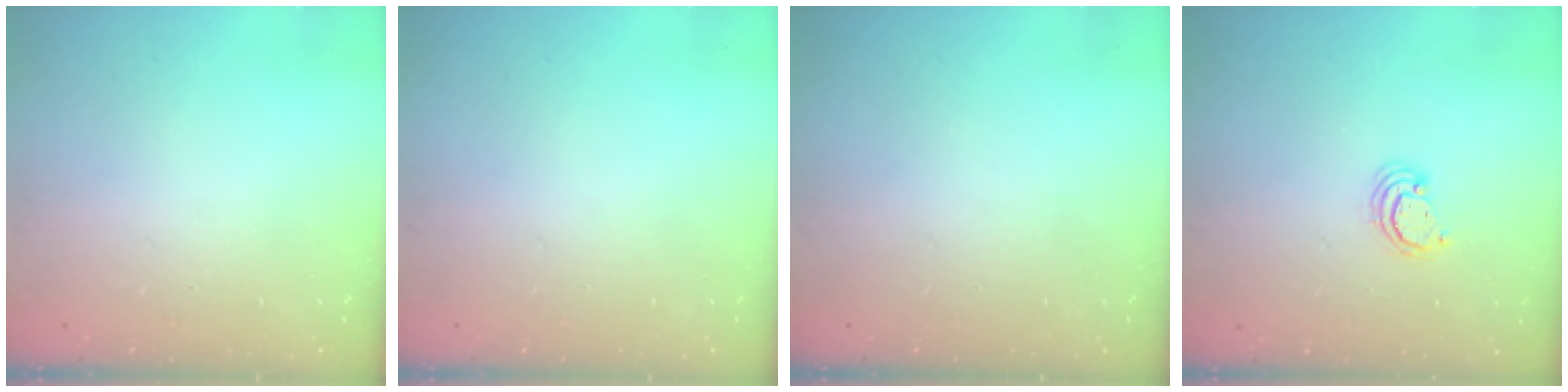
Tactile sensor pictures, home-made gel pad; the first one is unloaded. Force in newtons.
{"total": 0.0}
{"total": 0.0}
{"total": 2.5, "press": 2.5, "slide": 0.2}